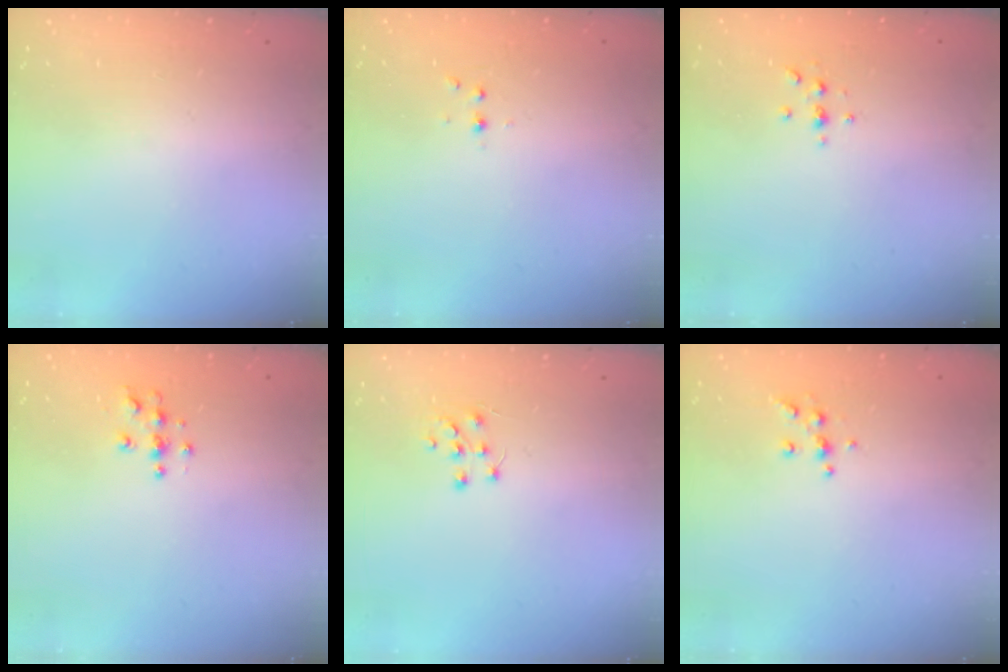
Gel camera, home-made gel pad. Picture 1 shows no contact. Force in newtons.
{"total": 3.0, "press": 2.6, "slide": 1.5}
{"total": 2.3, "press": 2.2, "slide": 0.2}
{"total": 3.8, "press": 3.8, "slide": 0.3}
{"total": 5.5, "press": 5.5, "slide": 0.6}
{"total": 6.4, "press": 6.4, "slide": 0.5}